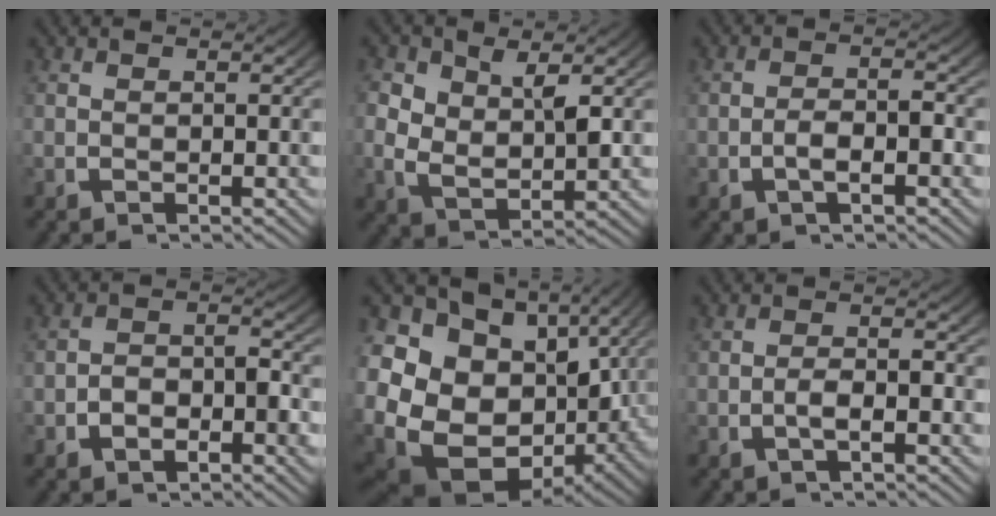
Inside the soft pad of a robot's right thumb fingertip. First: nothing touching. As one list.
[{"total": 5.4, "force": [0.5, 3.9, 3.7], "torque": [-0.091, -0.037, 0.033]}, {"total": 2.5, "force": [-0.8, 1.2, 2.1], "torque": [-0.040, -0.003, -0.011]}, {"total": 3.0, "force": [-1.1, 1.9, 2.0], "torque": [-0.026, -0.005, -0.017]}, {"total": 21.7, "force": [-1.9, 16.0, 14.6], "torque": [-0.310, -0.089, 0.004]}, {"total": 2.0, "force": [-0.6, 0.9, 1.7], "torque": [-0.034, -0.002, -0.010]}]